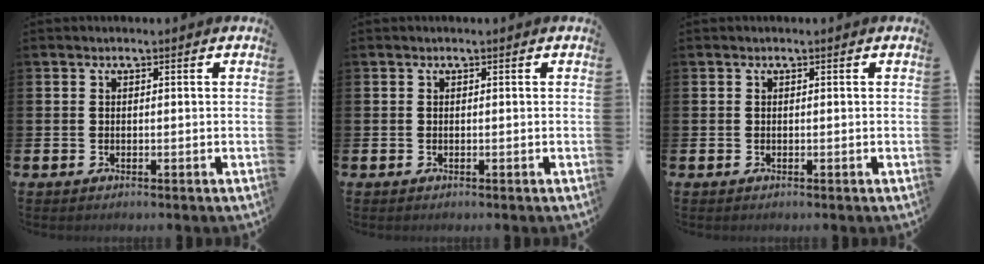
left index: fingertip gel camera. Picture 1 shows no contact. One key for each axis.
{"total": 0.0}
{"total": 0.0}